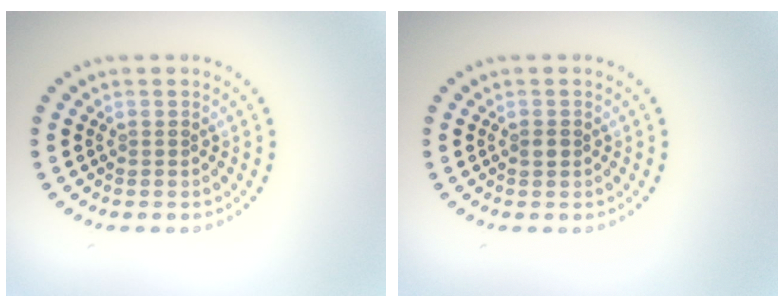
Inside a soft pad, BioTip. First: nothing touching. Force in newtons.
{"total": 0.9, "press": 0.9, "slide": 0.1}